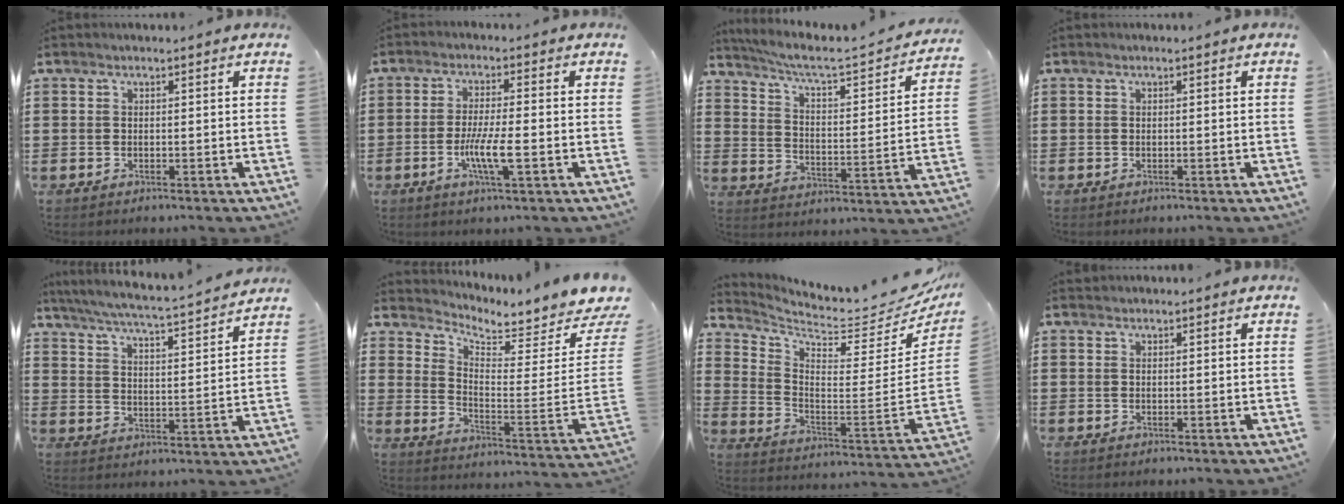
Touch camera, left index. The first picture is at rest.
{"total": 6.0, "force": [-1.7, 0.7, 5.7], "torque": [-0.108, -0.010, -0.032]}
{"total": 4.2, "force": [3.3, 0.3, 2.7], "torque": [-0.070, -0.033, 0.044]}
{"total": 0.0}
{"total": 4.7, "force": [4.3, -0.5, 1.7], "torque": [-0.056, -0.038, 0.066]}
{"total": 4.5, "force": [4.3, 0.2, 1.0], "torque": [-0.044, -0.057, 0.069]}
{"total": 5.5, "force": [5.1, 0.7, 1.9], "torque": [-0.059, -0.064, 0.082]}
{"total": 0.7, "force": [0.6, 0.2, 0.0], "torque": [-0.002, 0.000, 0.013]}